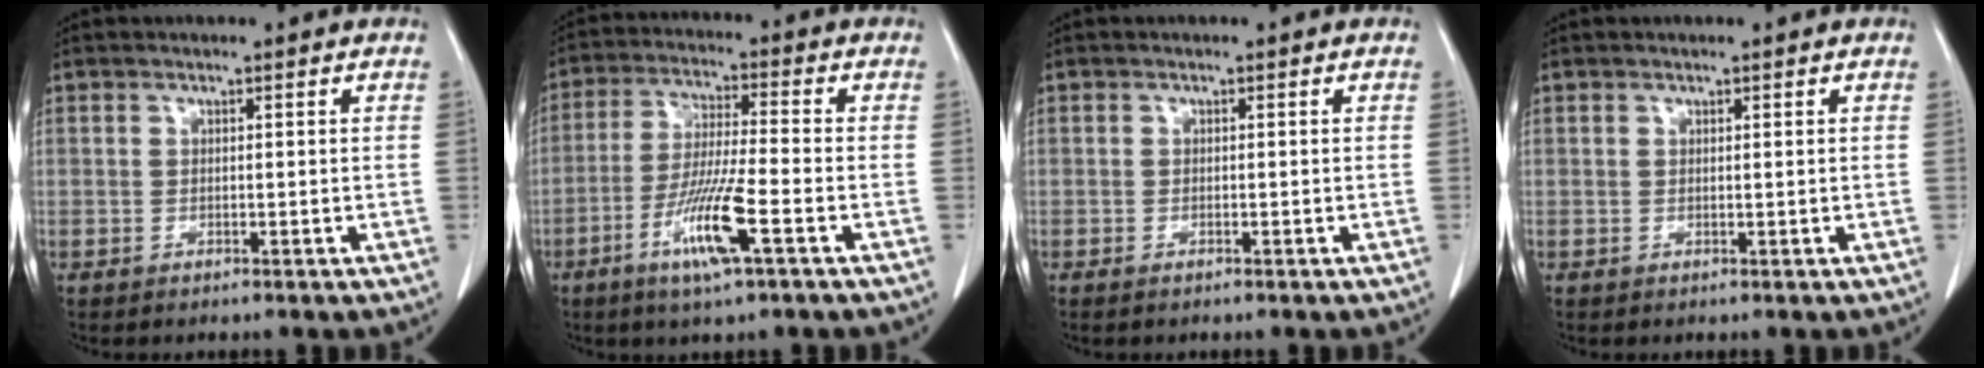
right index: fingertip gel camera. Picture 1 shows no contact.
{"total": 10.1, "force": [-4.5, 0.2, 9.1], "torque": [-0.175, -0.015, -0.087]}
{"total": 0.7, "force": [-0.6, 0.1, 0.4], "torque": [-0.013, -0.001, -0.008]}
{"total": 0.0}